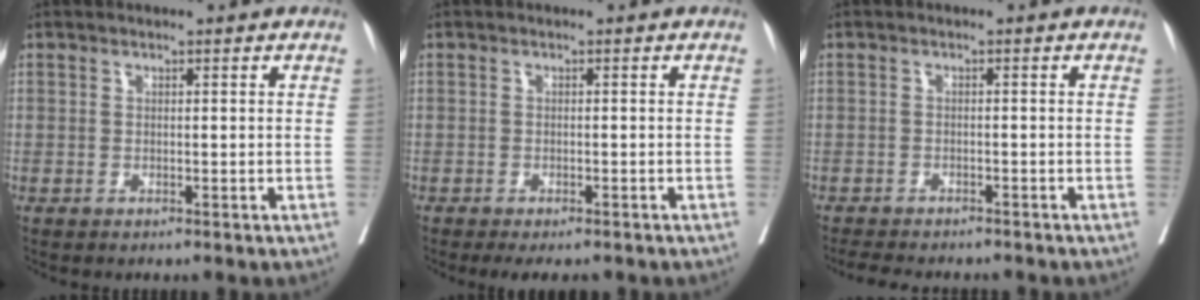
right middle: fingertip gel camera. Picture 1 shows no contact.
{"total": 5.0, "force": [-4.1, 1.6, 2.3], "torque": [-0.020, -0.007, -0.055]}
{"total": 7.8, "force": [-7.0, 1.7, 3.1], "torque": [-0.043, -0.005, -0.096]}